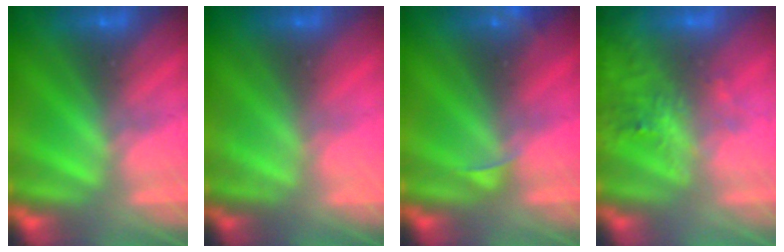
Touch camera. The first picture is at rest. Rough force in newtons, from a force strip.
{"total": 2.2}
{"total": 2.5}
{"total": 6.4}